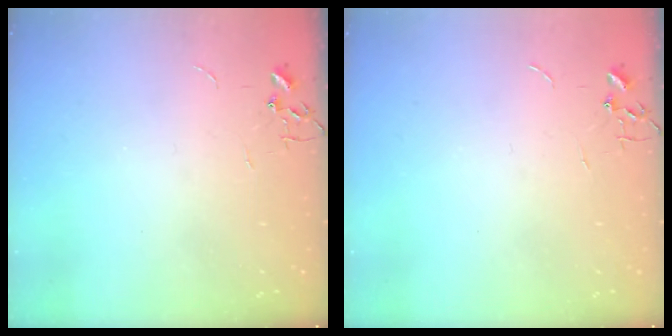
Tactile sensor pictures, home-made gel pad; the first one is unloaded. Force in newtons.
{"total": 0.0}